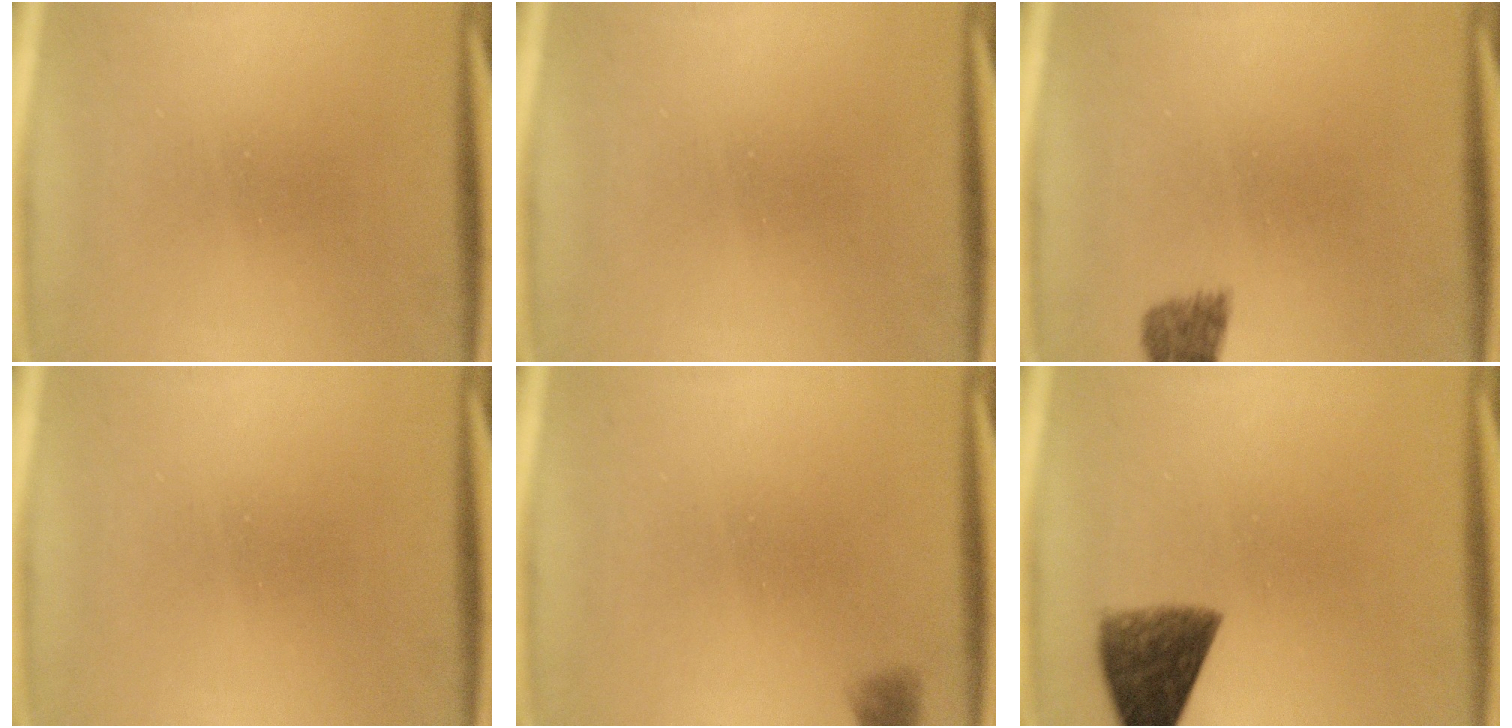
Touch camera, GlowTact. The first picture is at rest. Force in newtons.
{"total": 0.0}
{"total": 1.9}
{"total": 0.0}
{"total": 1.2}
{"total": 7.2}